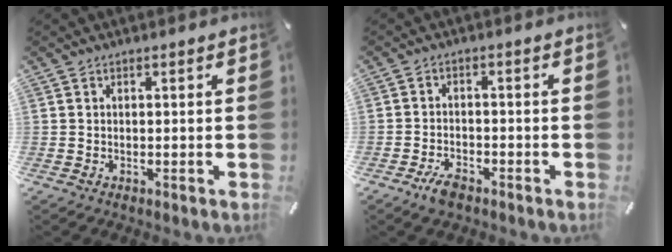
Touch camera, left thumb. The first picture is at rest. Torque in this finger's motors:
{"motor_torque": [-0.30, 0.66, -0.07, 0.16, 0.03]}